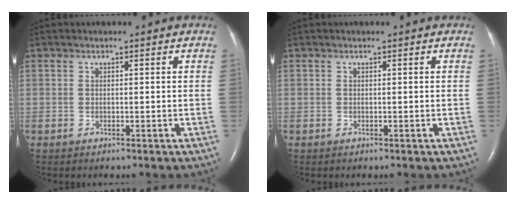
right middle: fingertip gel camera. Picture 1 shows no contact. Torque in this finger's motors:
{"motor_torque": [0.05, -0.05, 0.00, 0.00]}